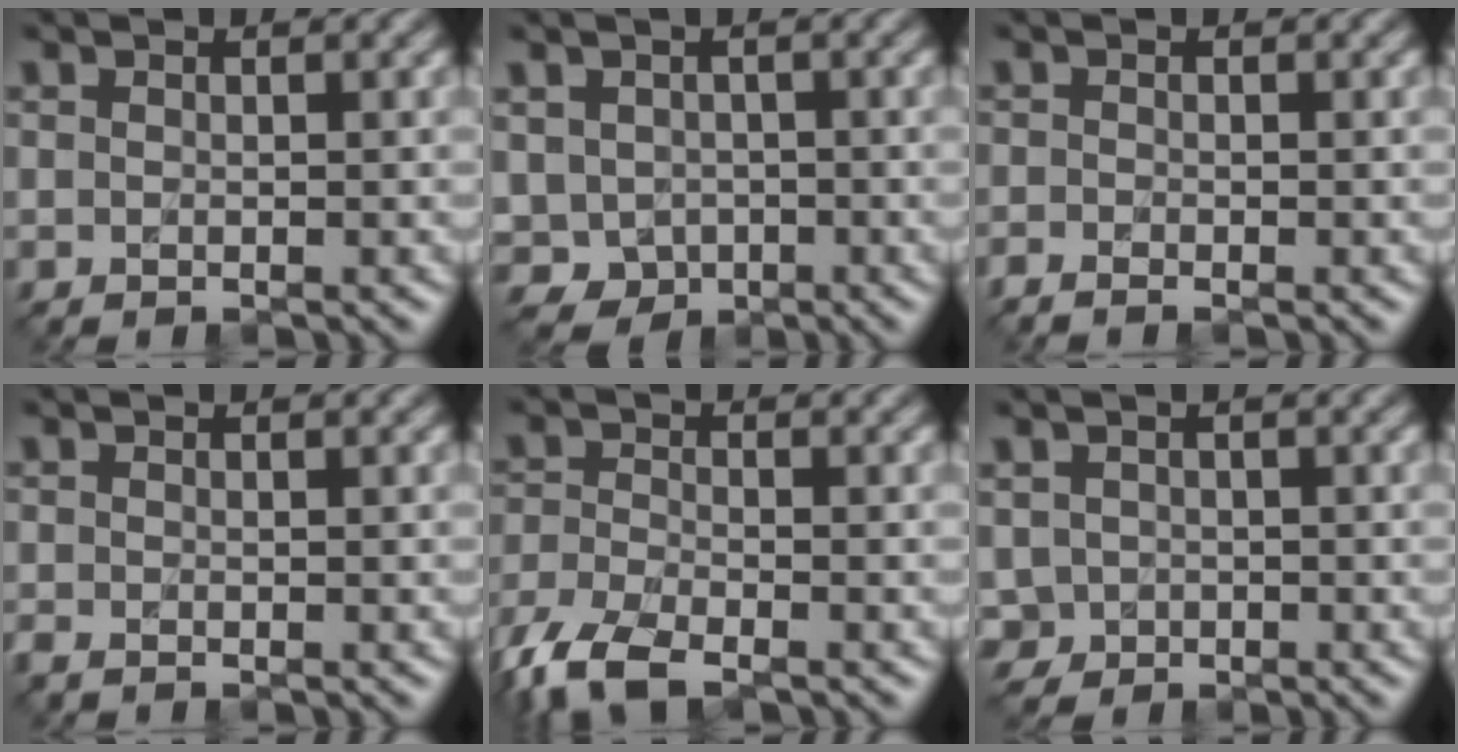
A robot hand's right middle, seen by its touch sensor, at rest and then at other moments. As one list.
[{"total": 2.1, "force": [-0.4, 2.1, 0.2], "torque": [-0.010, 0.001, -0.007]}, {"total": 1.2, "force": [-1.1, 0.0, 0.3], "torque": [-0.011, -0.005, -0.029]}, {"total": 0.7, "force": [-0.7, -0.1, 0.1], "torque": [-0.008, -0.005, -0.019]}, {"total": 5.7, "force": [-4.3, 1.9, 3.2], "torque": [-0.079, -0.010, -0.094]}, {"total": 1.0, "force": [0.0, 1.0, -0.4], "torque": [0.007, 0.003, -0.002]}]